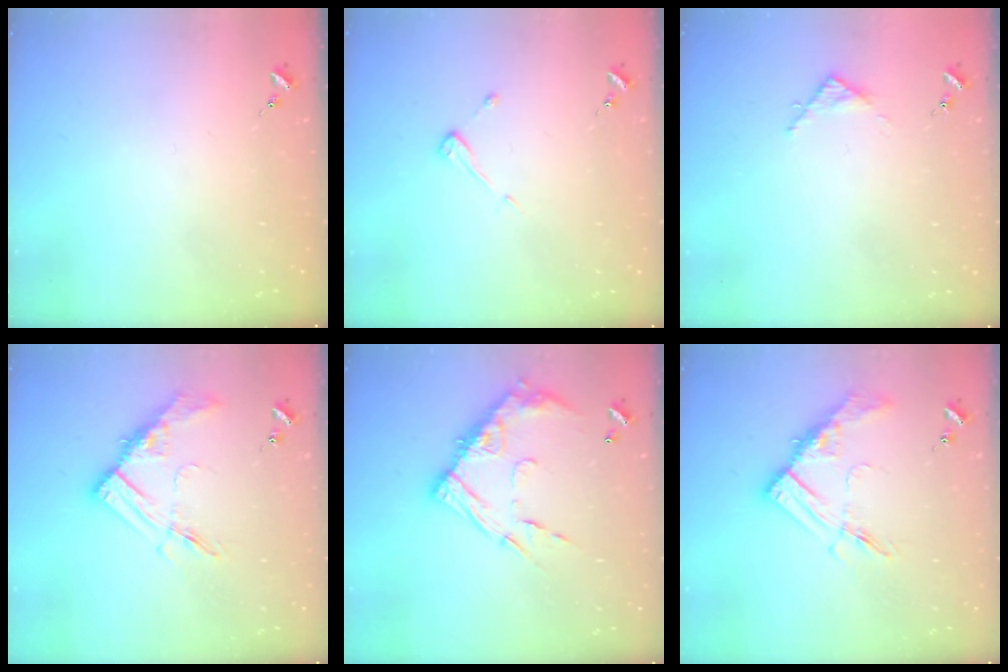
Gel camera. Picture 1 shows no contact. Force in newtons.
{"total": 3.8, "press": 3.8, "slide": 0.4}
{"total": 3.1, "press": 3.1, "slide": 0.4}
{"total": 12.4, "press": 12.4, "slide": 0.9}
{"total": 16.0, "press": 15.9, "slide": 1.4}
{"total": 12.4, "press": 12.4, "slide": 0.9}